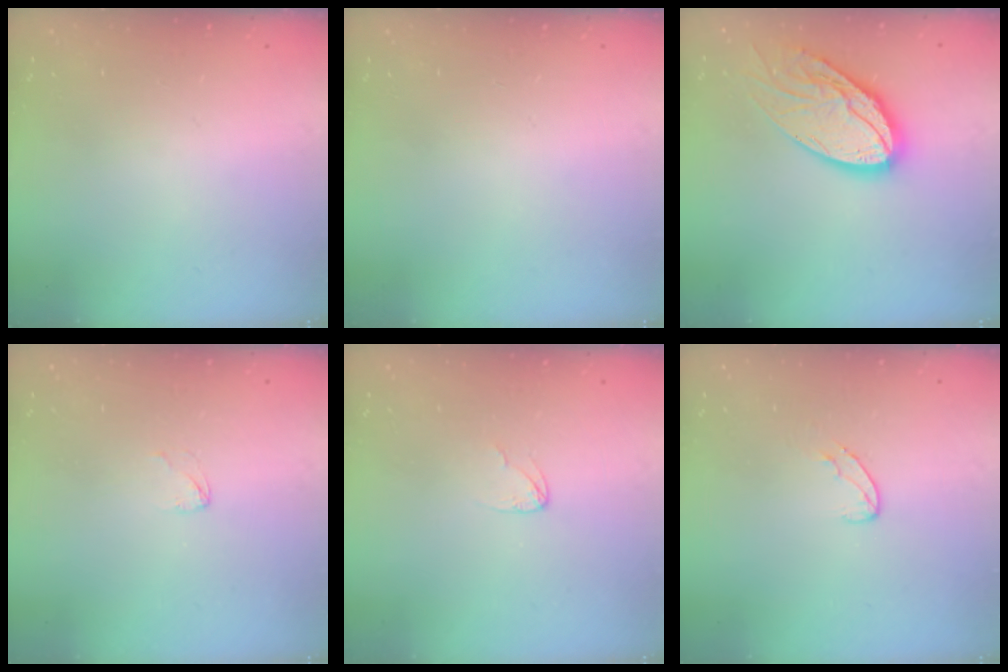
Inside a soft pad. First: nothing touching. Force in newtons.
{"total": 0.0}
{"total": 17.3, "press": 17.2, "slide": 1.6}
{"total": 2.7, "press": 2.7, "slide": 0.2}
{"total": 2.3, "press": 2.3, "slide": 0.1}
{"total": 5.9, "press": 5.9, "slide": 0.4}